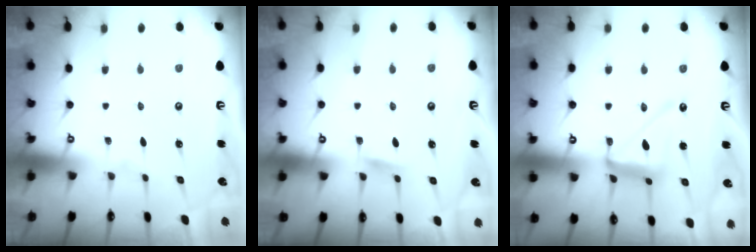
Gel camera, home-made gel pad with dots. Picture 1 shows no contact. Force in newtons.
{"total": 4.9, "press": 4.9, "slide": 0.6}
{"total": 13.4, "press": 13.3, "slide": 1.1}